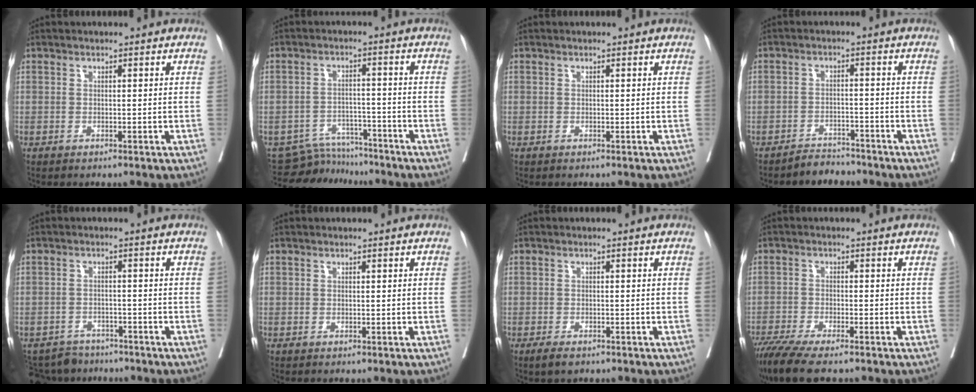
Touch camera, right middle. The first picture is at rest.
{"total": 6.7, "force": [-6.4, 1.4, -1.0], "torque": [0.012, 0.012, -0.104]}
{"total": 0.0}
{"total": 3.1, "force": [-2.9, 1.1, -0.3], "torque": [0.002, -0.001, -0.046]}
{"total": 6.8, "force": [-6.3, 2.6, 0.1], "torque": [0.002, 0.001, -0.096]}
{"total": 0.0}
{"total": 2.5, "force": [-1.8, 0.9, 1.4], "torque": [-0.030, -0.004, -0.025]}
{"total": 8.5, "force": [-6.9, 1.1, 4.9], "torque": [-0.081, -0.020, -0.117]}